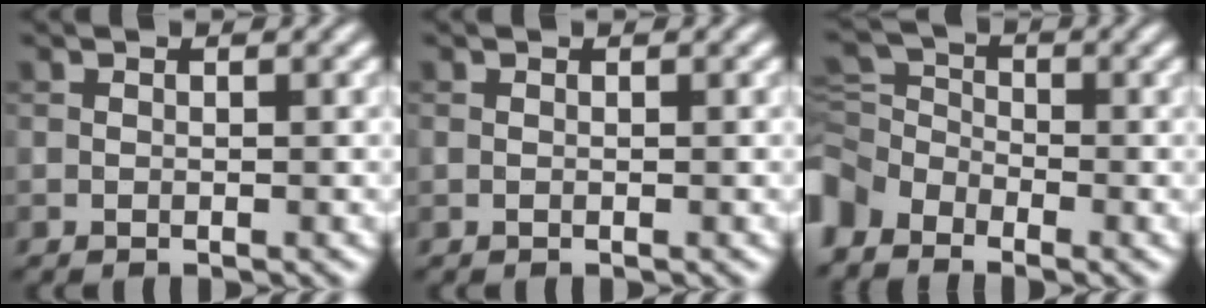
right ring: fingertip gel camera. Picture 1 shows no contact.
{"total": 0.0}
{"total": 4.3, "force": [-3.2, 2.5, 1.5], "torque": [-0.033, 0.003, -0.083]}